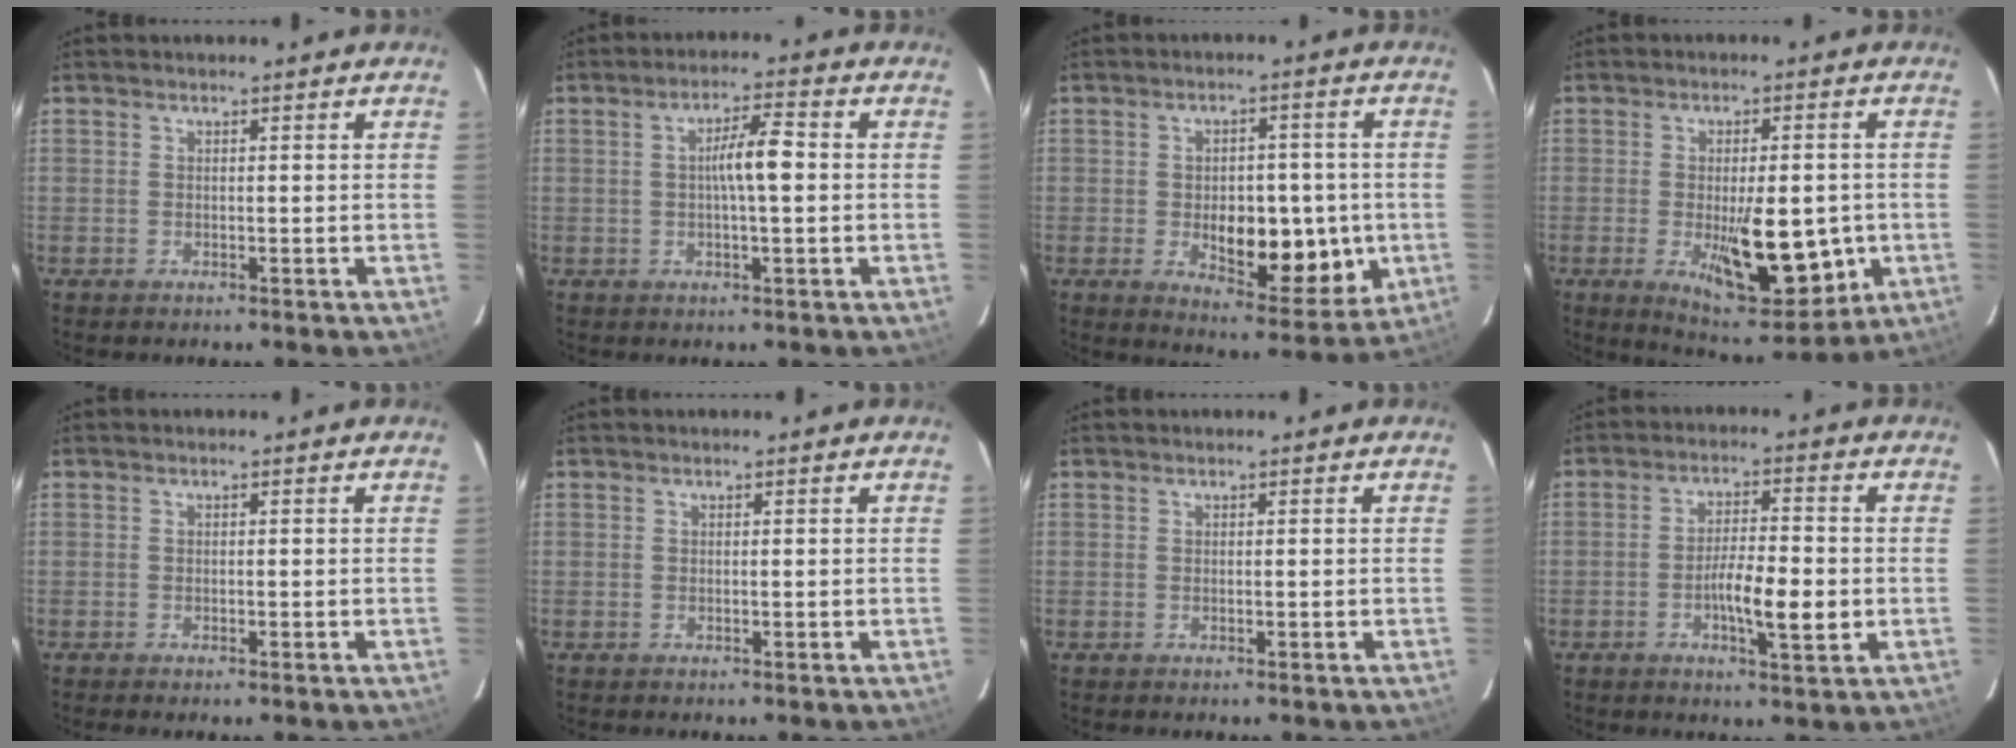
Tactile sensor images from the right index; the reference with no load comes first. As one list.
[{"total": 6.1, "force": [0.2, 1.0, 6.0], "torque": [-0.109, 0.015, 0.002]}, {"total": 13.6, "force": [-2.1, 6.5, 11.7], "torque": [-0.159, 0.001, -0.015]}, {"total": 14.7, "force": [-3.2, 5.3, 13.3], "torque": [-0.203, -0.014, -0.033]}, {"total": 1.2, "force": [-0.6, 0.5, 0.9], "torque": [-0.024, -0.001, -0.006]}, {"total": 0.0}, {"total": 0.0}, {"total": 8.0, "force": [-1.7, 1.7, 7.6], "torque": [-0.133, 0.004, -0.030]}]